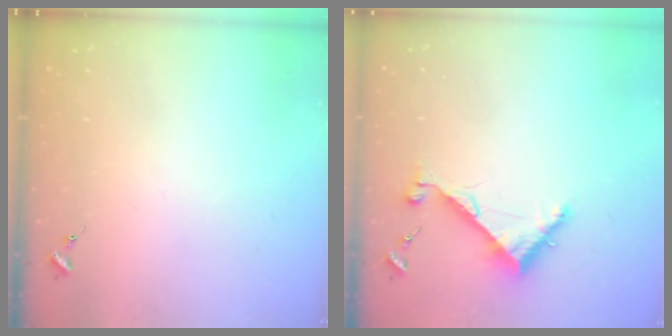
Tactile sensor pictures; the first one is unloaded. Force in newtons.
{"total": 6.9, "press": 6.9, "slide": 0.6}